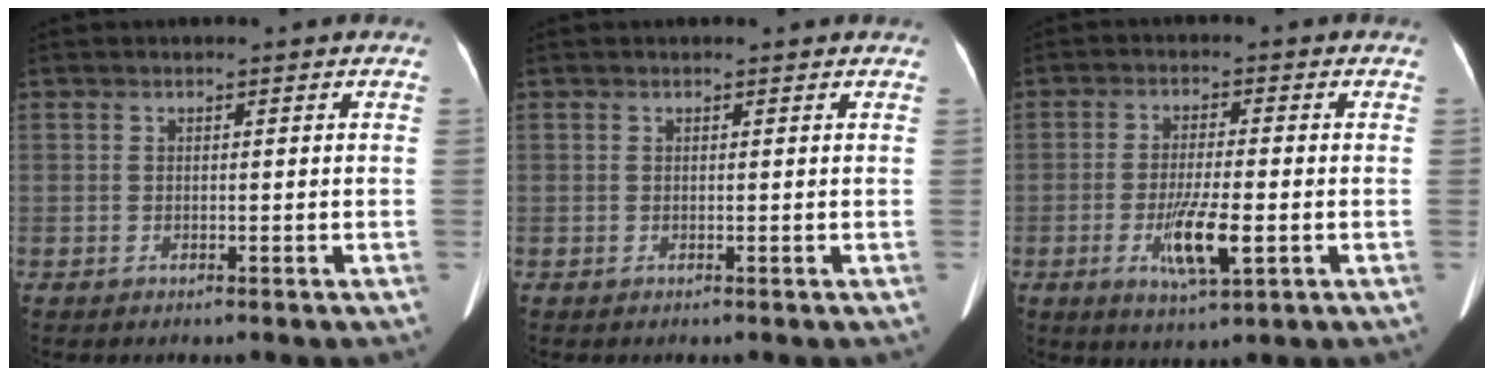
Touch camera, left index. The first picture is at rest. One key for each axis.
{"total": 0.8, "fx": 0.8, "fy": 0.0, "fz": 0.2, "tx": -0.008, "ty": 0.005, "tz": 0.009}
{"total": 7.3, "fx": -2.4, "fy": 1.0, "fz": 6.8, "tx": -0.129, "ty": -0.017, "tz": -0.037}